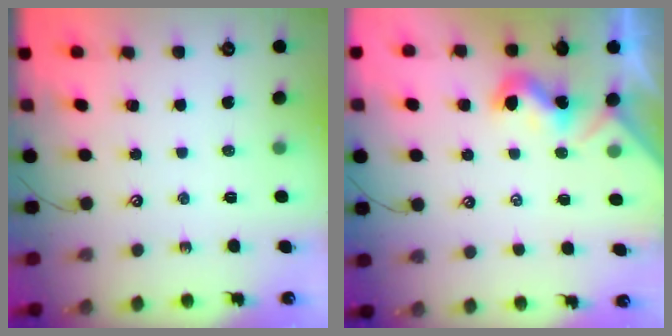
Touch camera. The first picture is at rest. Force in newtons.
{"total": 1.3, "press": 1.2, "slide": 0.3}